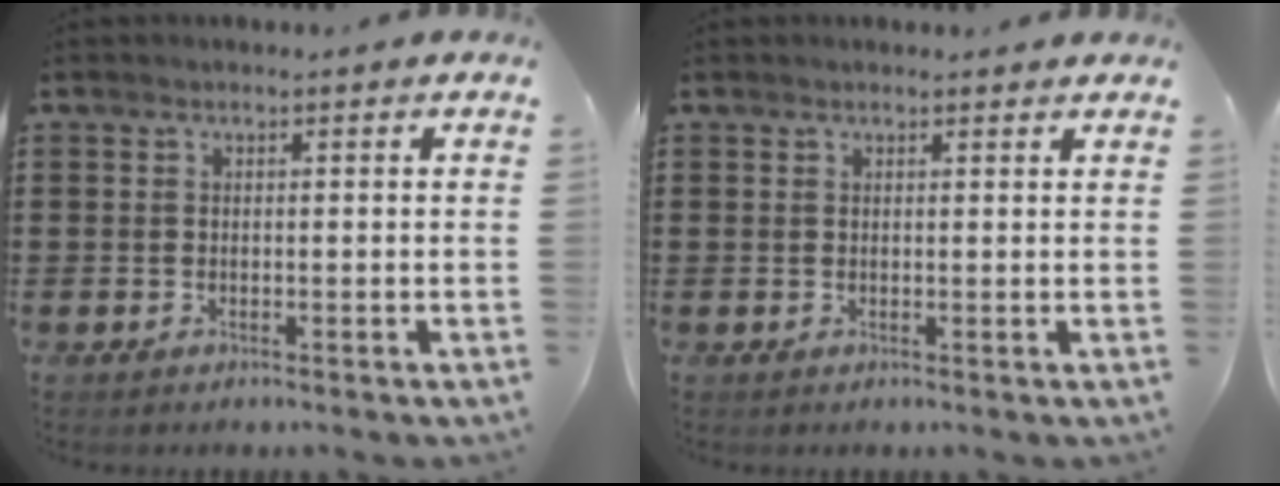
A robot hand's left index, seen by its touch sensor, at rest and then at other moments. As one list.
[{"total": 1.0, "force": [1.0, 0.1, 0.2], "torque": [0.002, -0.003, 0.017]}]